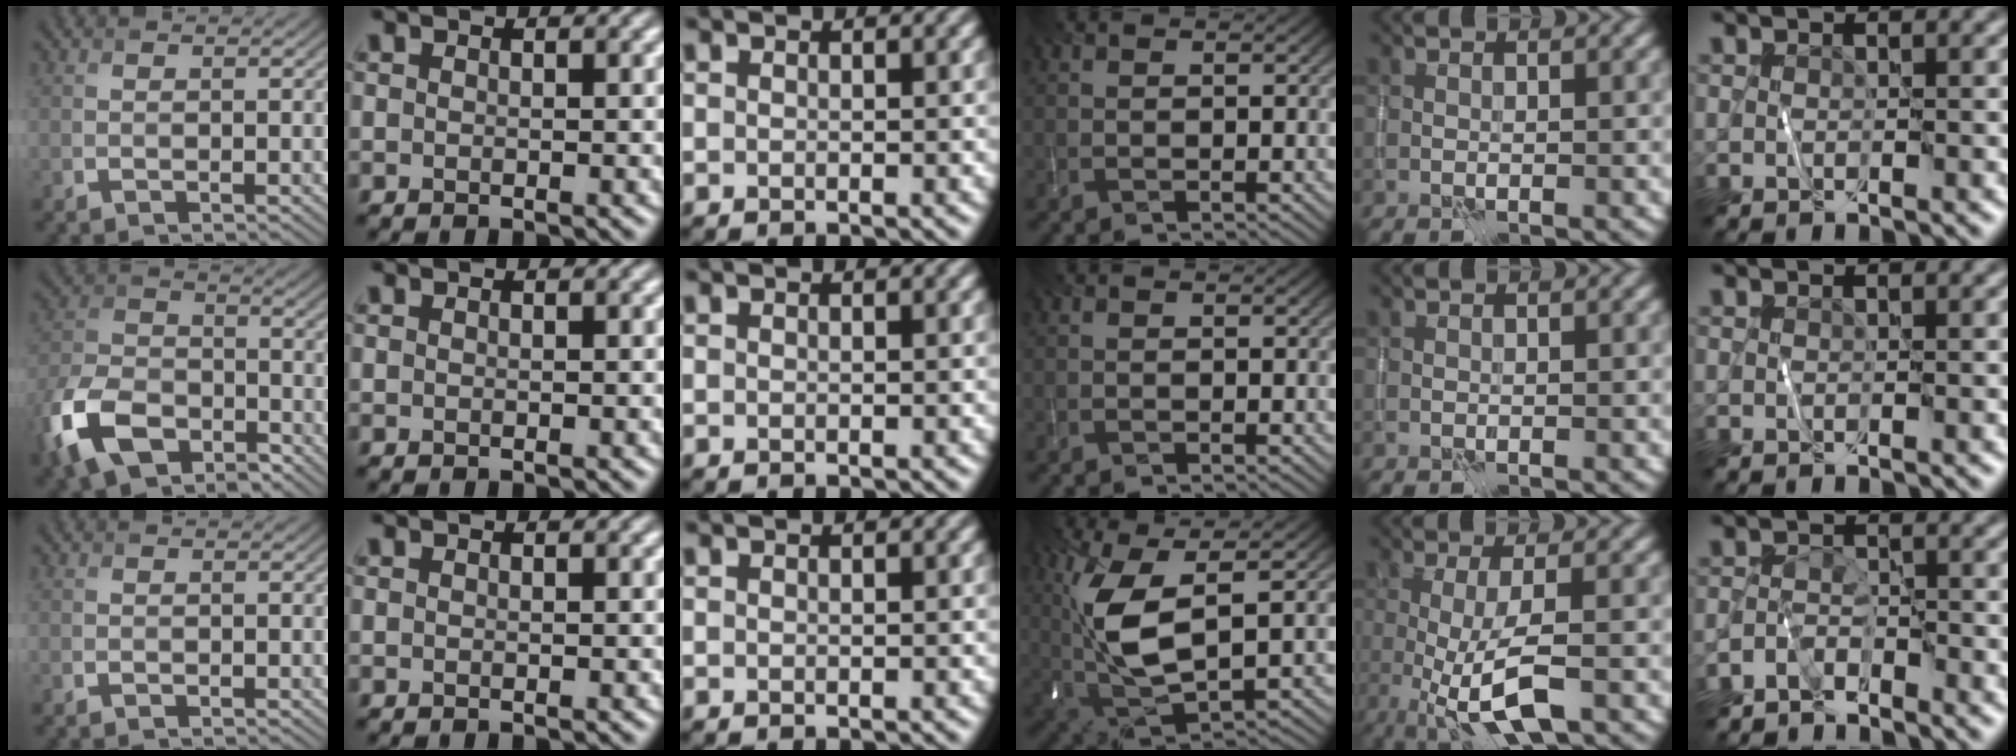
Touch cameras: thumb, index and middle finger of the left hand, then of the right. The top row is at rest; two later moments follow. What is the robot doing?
{"motion": "wipe", "object": "whiteboard"}